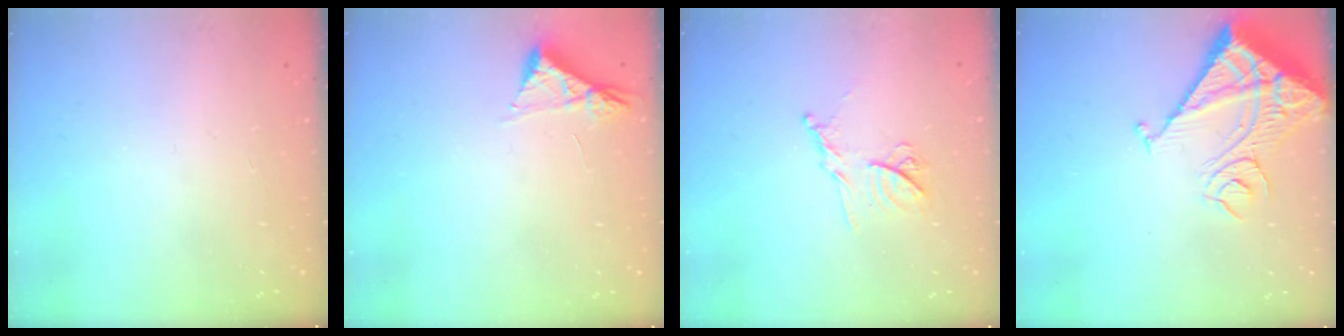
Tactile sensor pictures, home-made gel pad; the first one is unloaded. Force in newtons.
{"total": 4.5, "press": 4.4, "slide": 0.5}
{"total": 11.0, "press": 11.0, "slide": 0.4}
{"total": 17.3, "press": 17.1, "slide": 2.3}